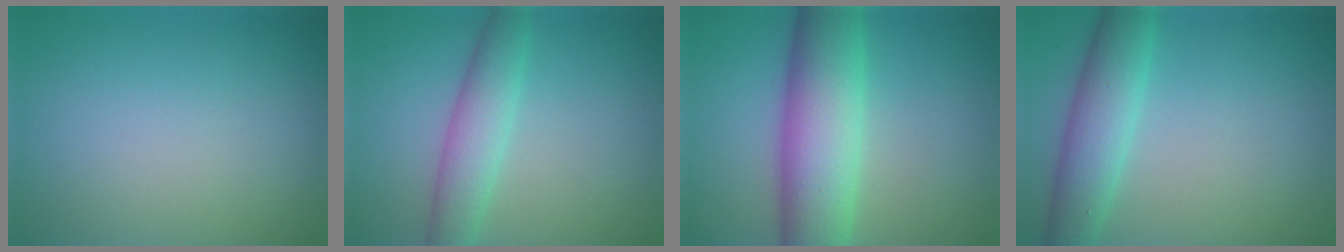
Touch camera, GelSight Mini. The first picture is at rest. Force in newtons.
{"total": 3.9, "press": 3.9, "slide": 0.1}
{"total": 9.4, "press": 9.4, "slide": 0.3}
{"total": 4.9, "press": 4.9, "slide": 0.3}